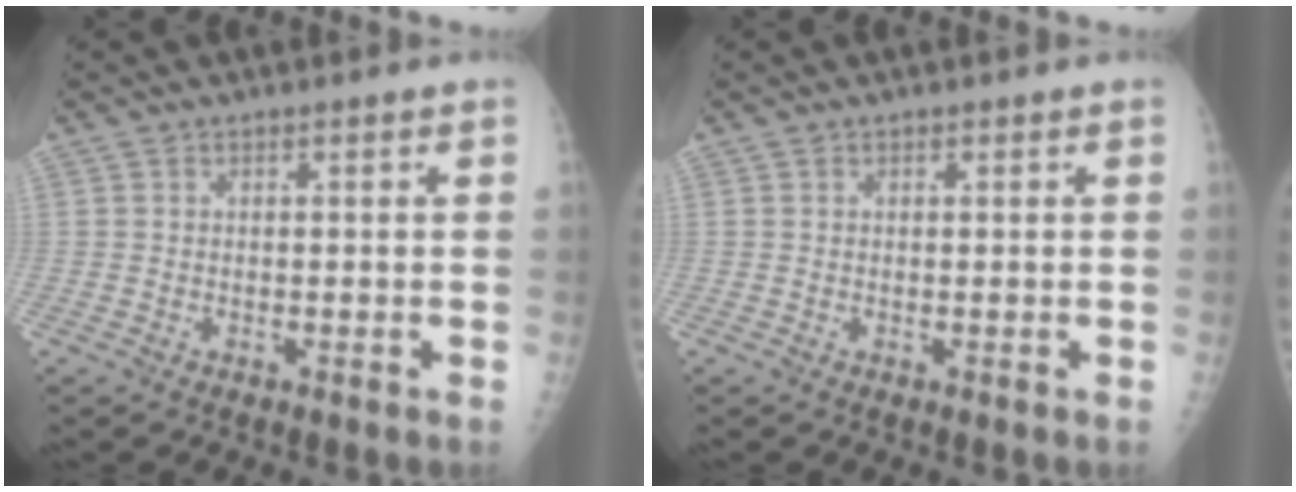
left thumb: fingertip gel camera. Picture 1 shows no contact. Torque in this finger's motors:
{"motor_torque": [-0.06, -0.11, 0.13, 0.06, 0.00]}